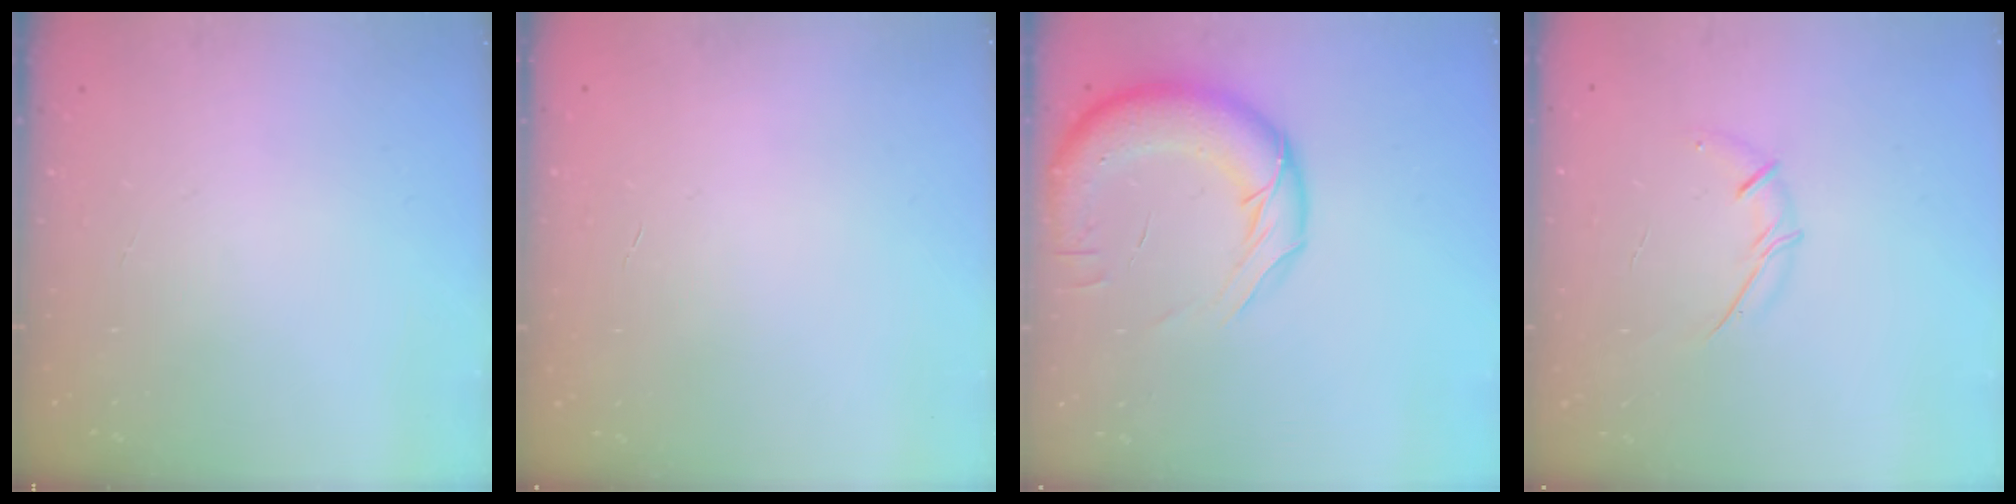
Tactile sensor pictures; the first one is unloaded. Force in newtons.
{"total": 0.0}
{"total": 16.4, "press": 15.9, "slide": 4.0}
{"total": 6.1, "press": 6.0, "slide": 1.1}